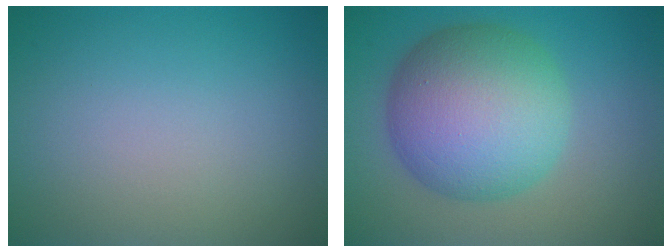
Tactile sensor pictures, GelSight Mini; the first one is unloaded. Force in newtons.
{"total": 10.8, "press": 10.8, "slide": 0.2}